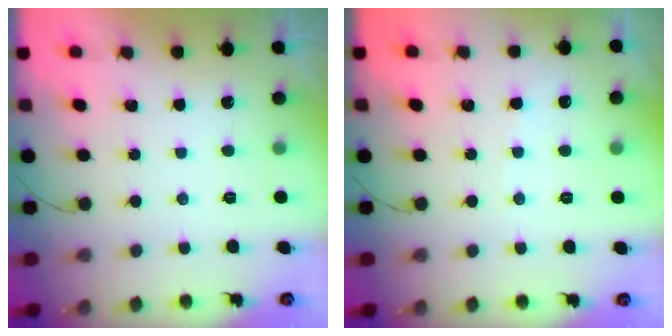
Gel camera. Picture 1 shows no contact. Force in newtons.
{"total": 2.0, "press": 2.0, "slide": 0.3}